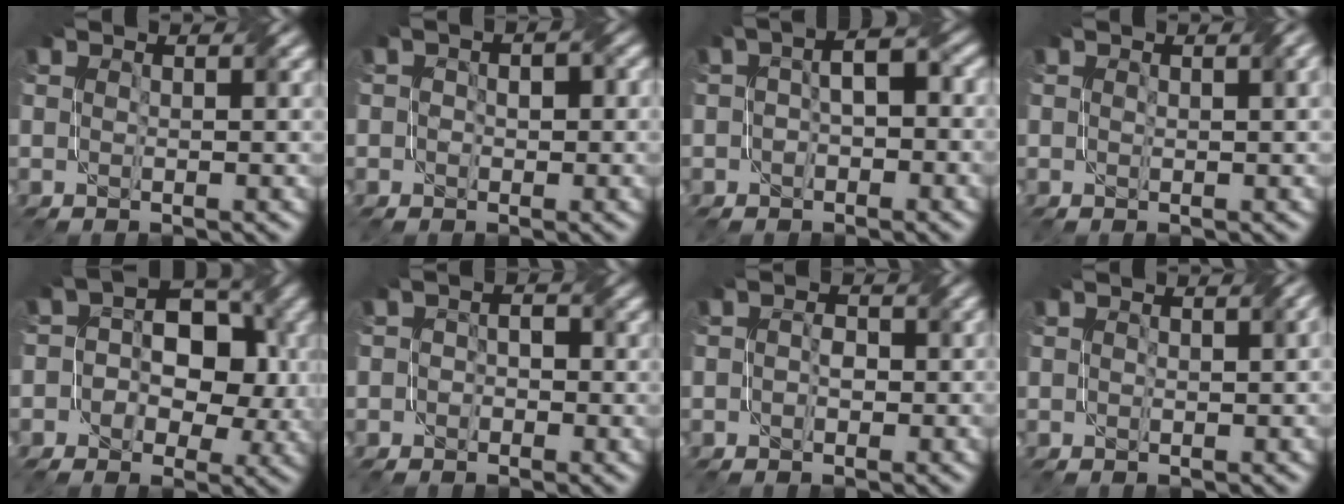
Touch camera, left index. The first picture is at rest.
{"total": 2.6, "force": [-0.3, 2.0, 1.6], "torque": [-0.009, 0.009, -0.003]}
{"total": 3.8, "force": [-0.9, 2.2, 3.0], "torque": [-0.042, 0.009, -0.021]}
{"total": 1.4, "force": [0.3, 0.5, 1.3], "torque": [-0.021, 0.002, 0.004]}
{"total": 8.4, "force": [-0.7, 6.1, 5.7], "torque": [-0.052, 0.015, -0.020]}
{"total": 2.2, "force": [-1.2, 1.8, 0.4], "torque": [0.007, 0.006, -0.031]}
{"total": 2.1, "force": [-0.8, 1.4, 1.2], "torque": [-0.007, 0.002, -0.016]}
{"total": 1.9, "force": [-0.5, 0.9, 1.6], "torque": [-0.021, -0.003, -0.007]}